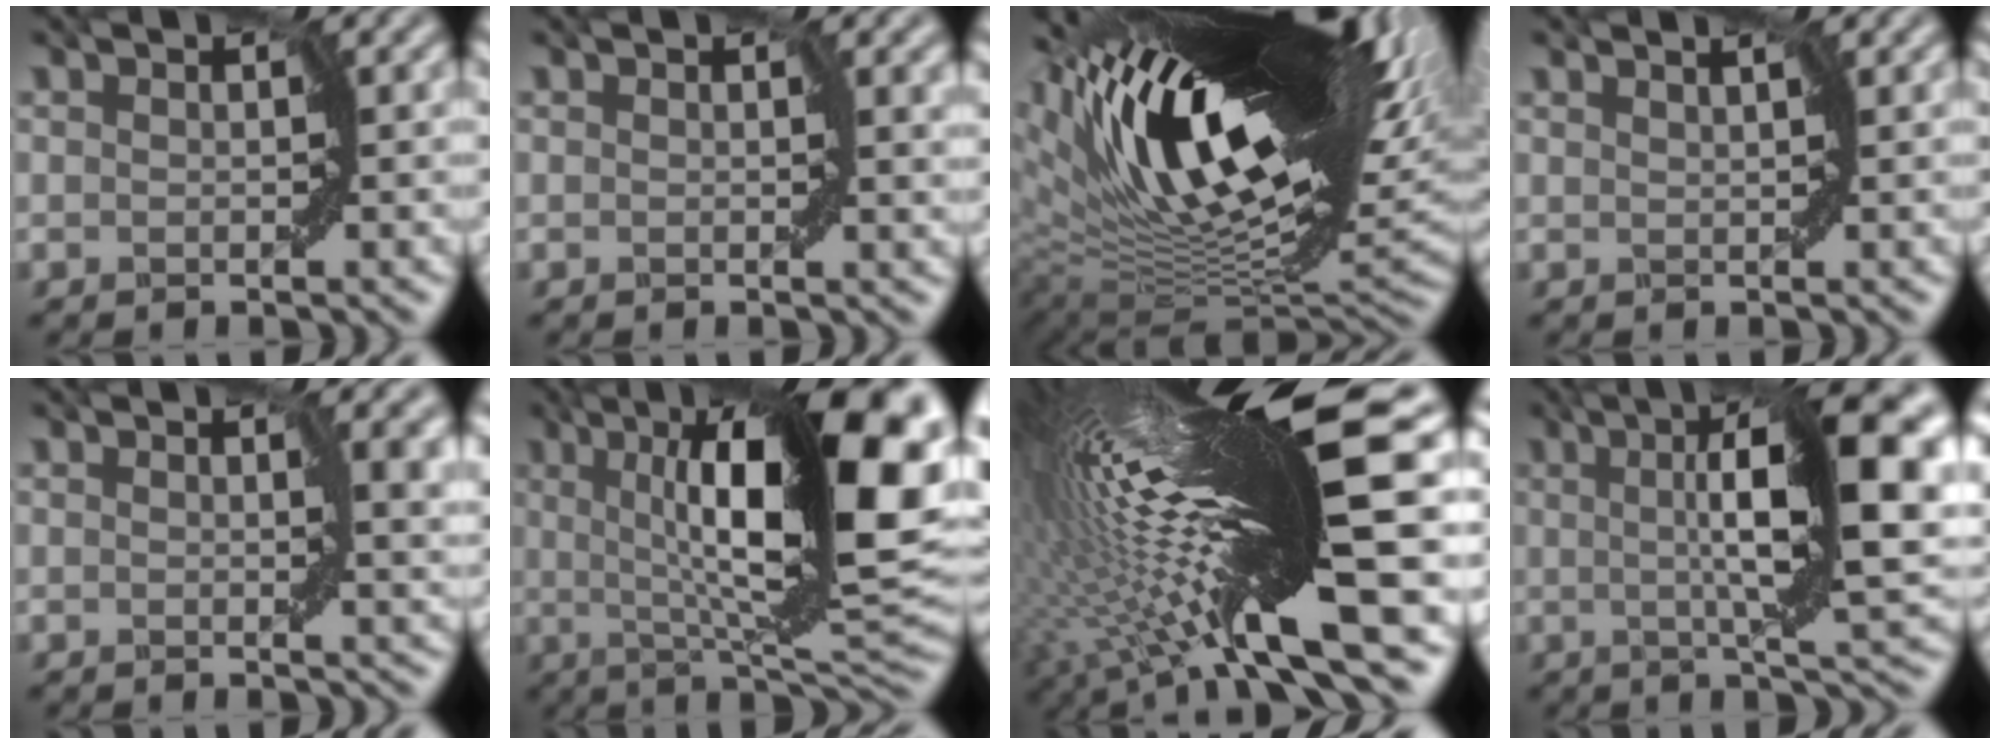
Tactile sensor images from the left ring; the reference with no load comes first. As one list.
[{"total": 1.5, "force": [0.4, 0.7, 1.3], "torque": [-0.019, -0.004, 0.003]}, {"total": 19.4, "force": [6.6, 6.3, 17.2], "torque": [-0.285, 0.019, 0.112]}, {"total": 0.8, "force": [0.7, -0.3, 0.4], "torque": [-0.006, -0.002, 0.009]}, {"total": 3.2, "force": [0.5, 1.3, 2.9], "torque": [-0.042, -0.006, 0.003]}, {"total": 15.4, "force": [3.3, 3.2, 14.8], "torque": [-0.193, 0.004, 0.050]}, {"total": 18.8, "force": [2.1, 2.8, 18.5], "torque": [-0.305, 0.001, 0.036]}, {"total": 12.0, "force": [1.7, 2.2, 11.6], "torque": [-0.160, 0.012, 0.024]}]